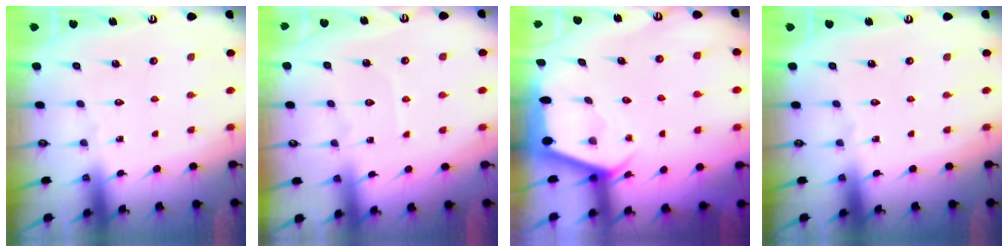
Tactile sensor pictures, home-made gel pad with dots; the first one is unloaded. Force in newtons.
{"total": 3.0, "press": 2.9, "slide": 0.4}
{"total": 2.4, "press": 2.4, "slide": 0.3}
{"total": 0.0}